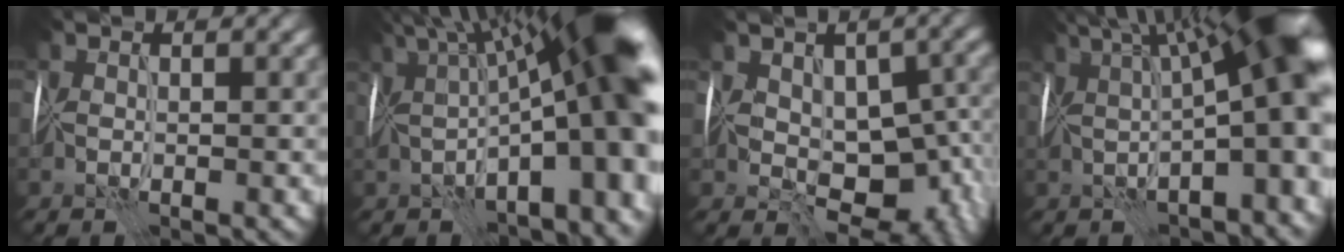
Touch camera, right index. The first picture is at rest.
{"total": 18.6, "force": [0.5, 6.4, 17.4], "torque": [-0.222, 0.017, 0.014]}
{"total": 10.5, "force": [-1.0, 7.7, 7.1], "torque": [-0.052, 0.007, -0.003]}
{"total": 16.1, "force": [3.0, 5.3, 14.9], "torque": [-0.174, 0.035, 0.053]}